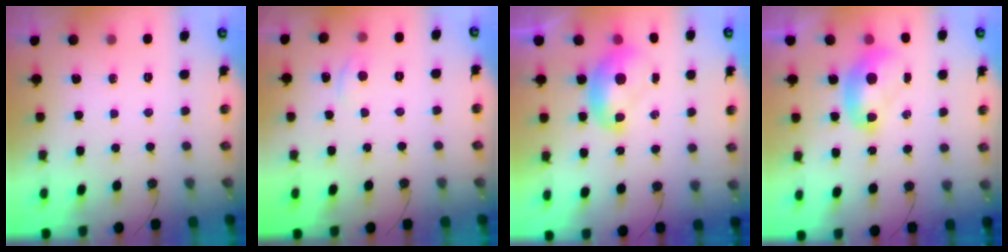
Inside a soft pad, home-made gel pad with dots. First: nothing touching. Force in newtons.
{"total": 2.1, "press": 2.1, "slide": 0.4}
{"total": 2.2, "press": 2.2, "slide": 0.3}
{"total": 2.0, "press": 2.0, "slide": 0.2}